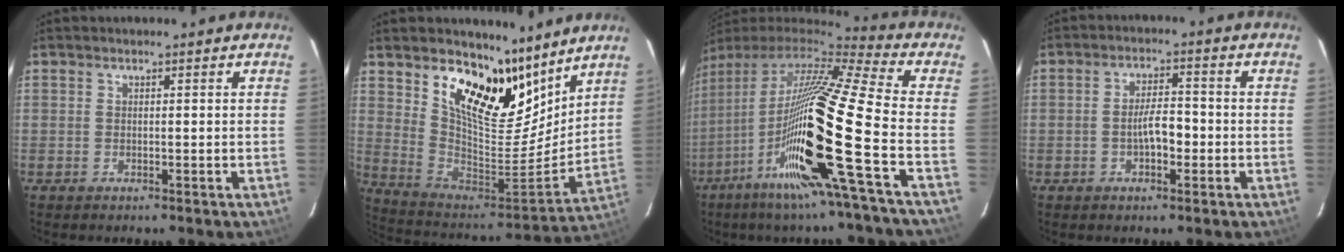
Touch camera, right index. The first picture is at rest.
{"total": 19.5, "force": [13.5, 8.9, 10.9], "torque": [-0.200, -0.036, 0.247]}
{"total": 20.7, "force": [-7.2, -1.8, 19.4], "torque": [-0.329, -0.050, -0.142]}
{"total": 4.9, "force": [-1.5, 1.9, 4.2], "torque": [-0.077, 0.005, -0.019]}